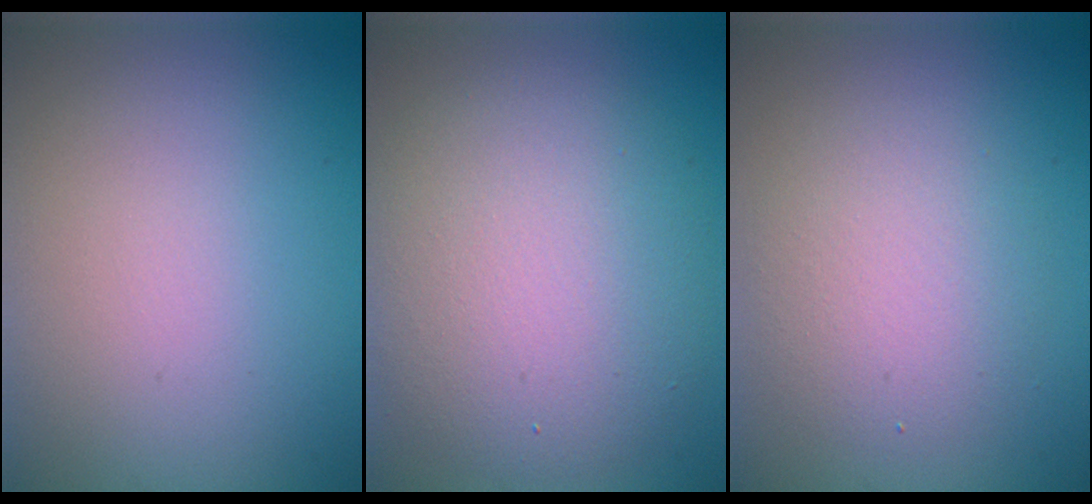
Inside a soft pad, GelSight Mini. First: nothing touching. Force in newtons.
{"total": 7.8, "press": 7.8, "slide": 0.3}
{"total": 3.4, "press": 3.4, "slide": 0.2}